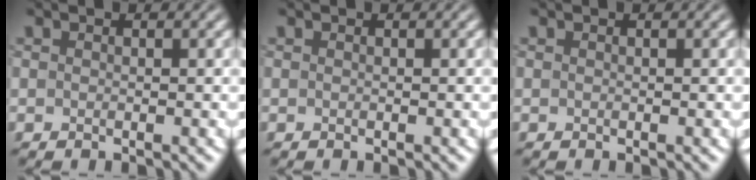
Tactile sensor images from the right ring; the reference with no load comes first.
{"total": 0.0}
{"total": 0.0}